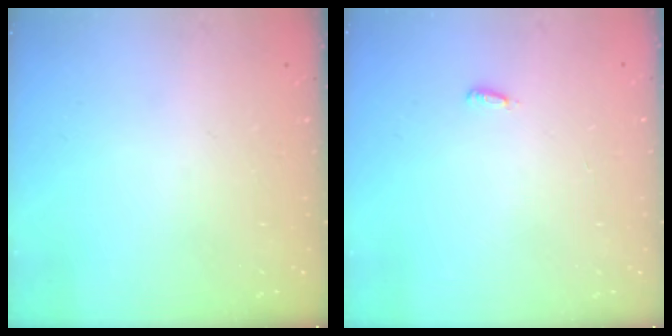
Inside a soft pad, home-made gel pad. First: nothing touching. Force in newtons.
{"total": 2.9, "press": 2.8, "slide": 0.9}